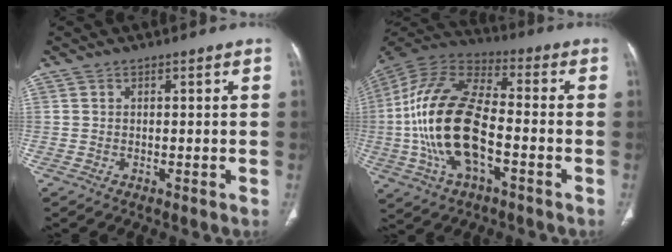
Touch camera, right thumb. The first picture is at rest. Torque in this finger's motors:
{"motor_torque": [2.31, 2.70, 2.58, -0.19, 0.86]}